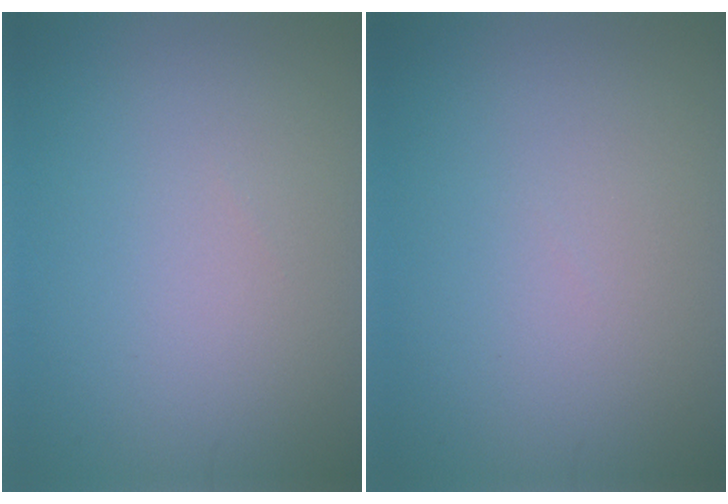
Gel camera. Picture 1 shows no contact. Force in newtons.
{"total": 0.0}